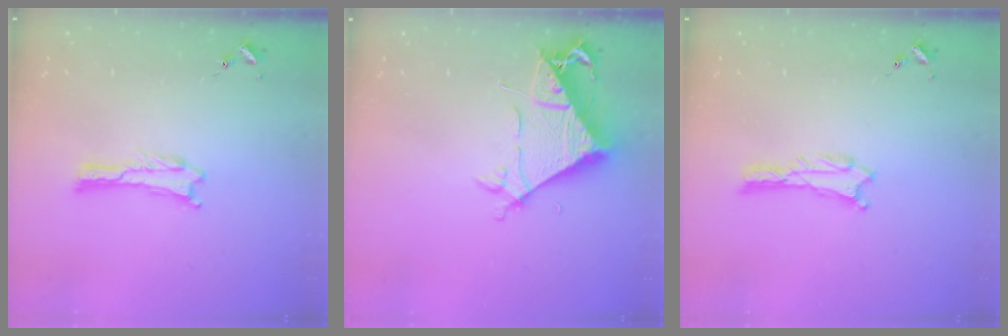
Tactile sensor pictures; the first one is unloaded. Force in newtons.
{"total": 7.4, "press": 7.4, "slide": 0.8}
{"total": 0.8, "press": 0.8, "slide": 0.1}